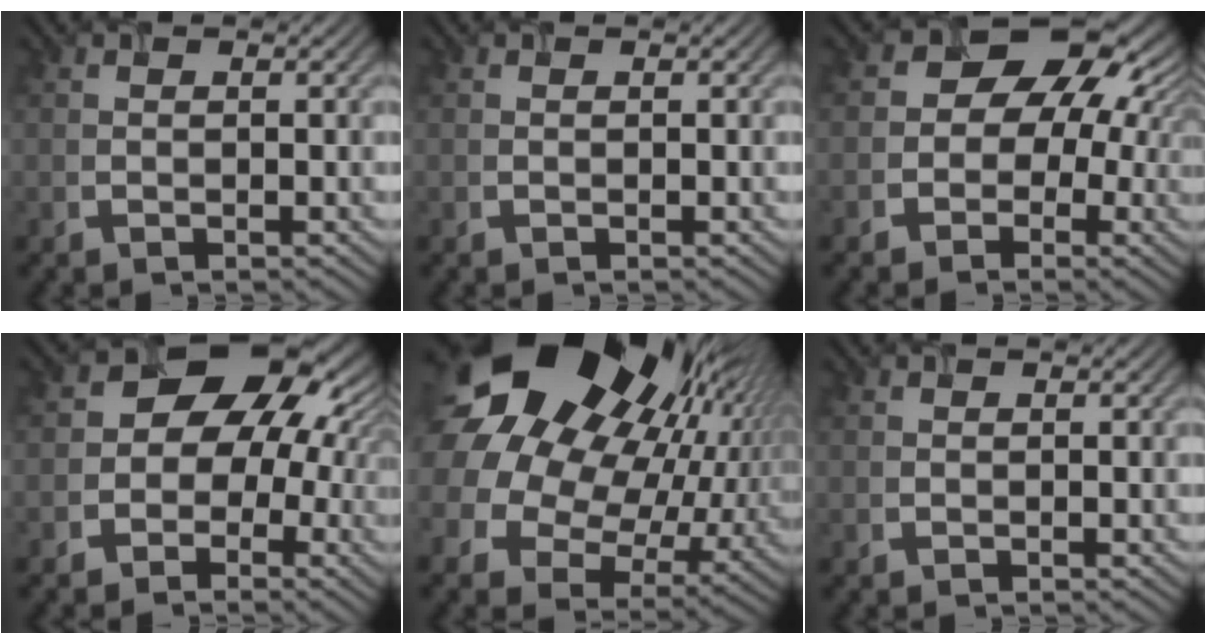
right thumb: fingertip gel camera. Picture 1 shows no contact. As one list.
[{"total": 0.0}, {"total": 10.5, "force": [0.9, 8.6, 5.9], "torque": [-0.068, 0.014, -0.027]}, {"total": 10.0, "force": [-0.1, 8.1, 5.8], "torque": [-0.056, 0.007, -0.040]}, {"total": 23.1, "force": [7.8, 17.3, 13.1], "torque": [-0.311, -0.008, 0.165]}, {"total": 0.0}]